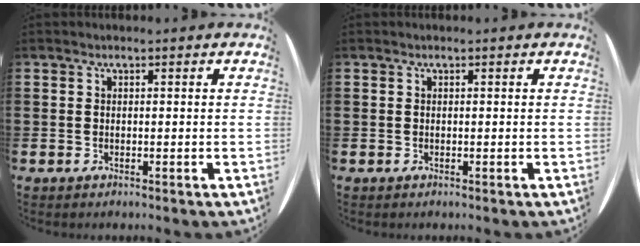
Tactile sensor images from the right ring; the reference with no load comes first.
{"total": 0.0}